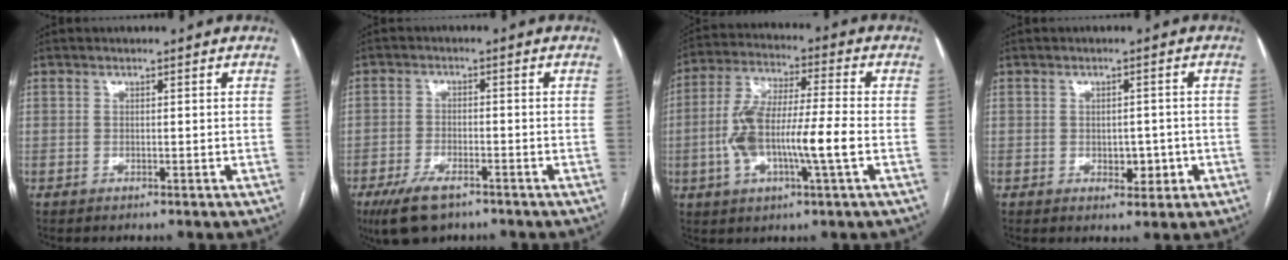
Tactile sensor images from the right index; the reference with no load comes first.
{"total": 6.9, "force": [-4.7, 2.6, 4.3], "torque": [-0.093, -0.013, -0.080]}
{"total": 13.1, "force": [-2.7, 1.8, 12.7], "torque": [-0.257, 0.012, -0.051]}
{"total": 3.6, "force": [-1.0, 2.2, 2.7], "torque": [-0.030, 0.004, -0.005]}